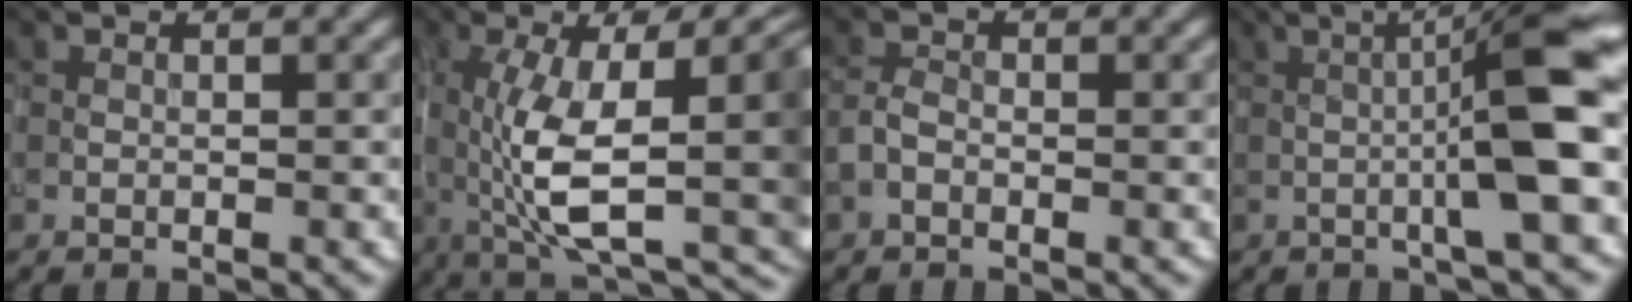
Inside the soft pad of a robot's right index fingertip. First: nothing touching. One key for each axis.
{"total": 15.5, "fx": -0.2, "fy": 6.4, "fz": 14.1, "tx": -0.218, "ty": -0.013, "tz": 0.019}
{"total": 1.5, "fx": -0.8, "fy": 1.0, "fz": 0.9, "tx": -0.017, "ty": 0.004, "tz": -0.020}
{"total": 8.6, "fx": -0.3, "fy": 0.9, "fz": 8.5, "tx": -0.126, "ty": 0.021, "tz": -0.009}